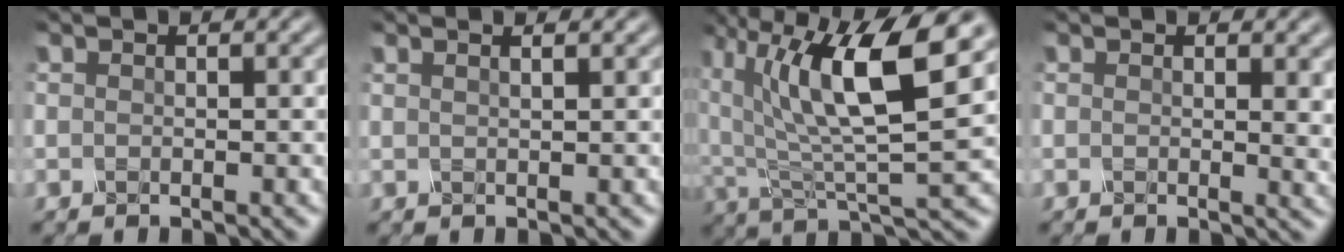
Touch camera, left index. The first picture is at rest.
{"total": 2.4, "force": [1.4, 1.1, 1.5], "torque": [0.006, 0.022, -0.010]}
{"total": 10.9, "force": [3.9, 3.8, 9.5], "torque": [-0.181, 0.005, 0.078]}
{"total": 2.8, "force": [0.9, 1.0, 2.5], "torque": [-0.017, 0.006, 0.015]}